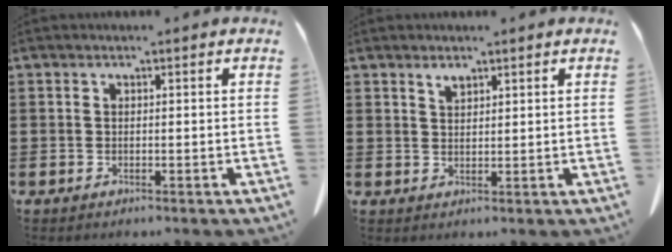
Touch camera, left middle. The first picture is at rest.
{"total": 1.6, "force": [1.3, 0.5, 0.7], "torque": [-0.009, -0.004, 0.024]}